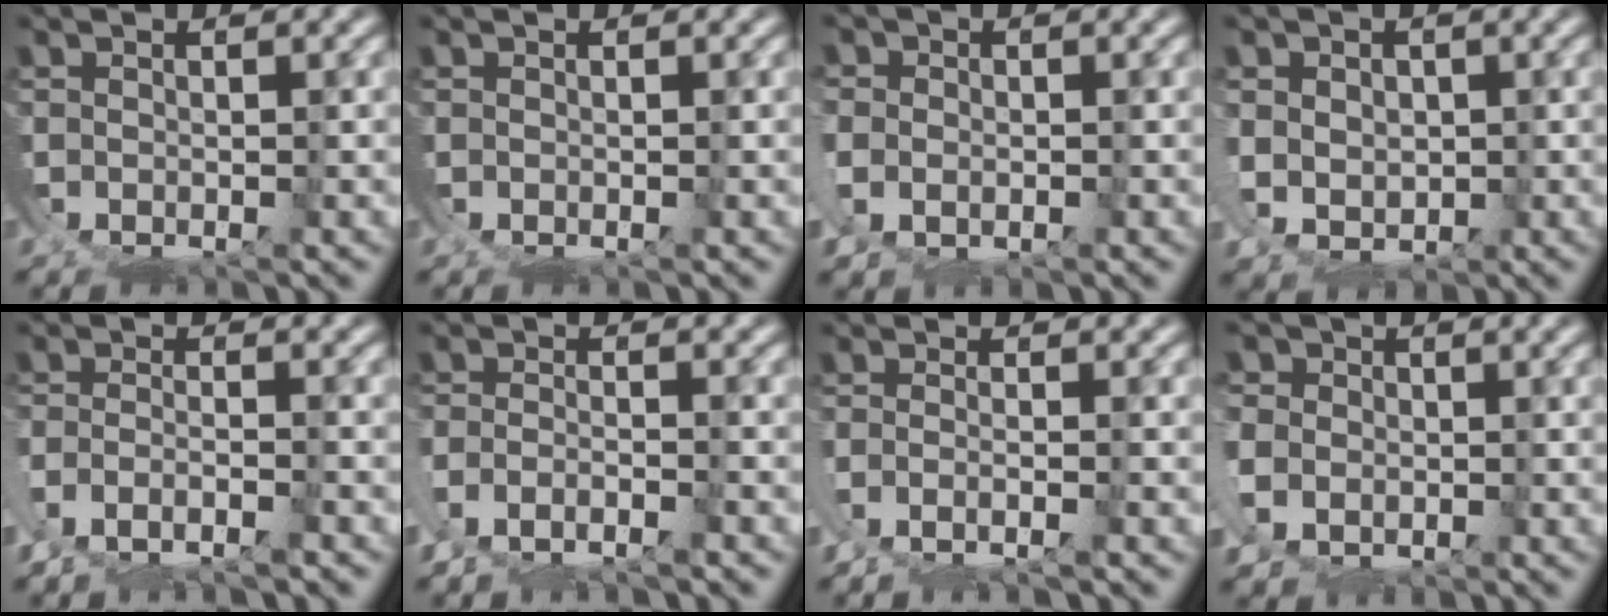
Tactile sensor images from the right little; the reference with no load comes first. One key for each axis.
{"total": 0.0}
{"total": 2.8, "fx": -0.2, "fy": 2.2, "fz": 1.7, "tx": -0.047, "ty": -0.014, "tz": 0.000}
{"total": 4.0, "fx": 0.4, "fy": 3.0, "fz": 2.6, "tx": -0.061, "ty": -0.025, "tz": 0.024}
{"total": 2.7, "fx": -1.8, "fy": 0.3, "fz": 2.0, "tx": -0.038, "ty": -0.004, "tz": -0.029}
{"total": 2.7, "fx": -1.8, "fy": 0.8, "fz": 1.7, "tx": -0.034, "ty": -0.003, "tz": -0.032}
{"total": 2.3, "fx": -1.1, "fy": -0.1, "fz": 2.0, "tx": -0.043, "ty": -0.003, "tz": -0.018}
{"total": 5.1, "fx": 0.2, "fy": 4.2, "fz": 2.8, "tx": -0.069, "ty": -0.017, "tz": 0.007}